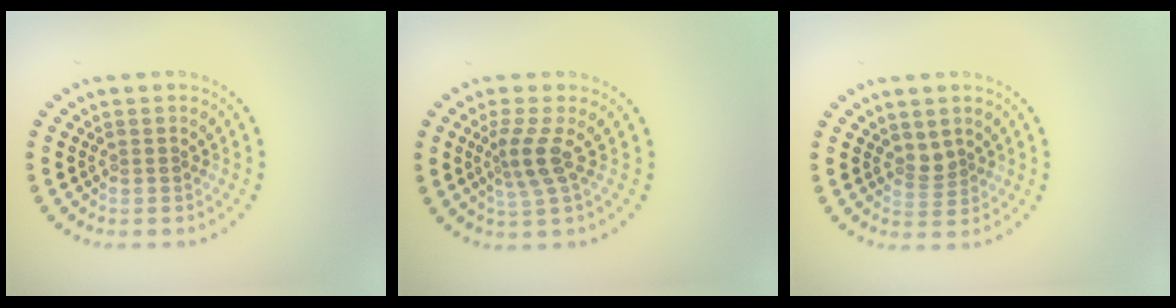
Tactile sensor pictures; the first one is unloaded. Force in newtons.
{"total": 2.6, "press": 1.7, "slide": 1.9}
{"total": 1.4, "press": 1.0, "slide": 0.9}